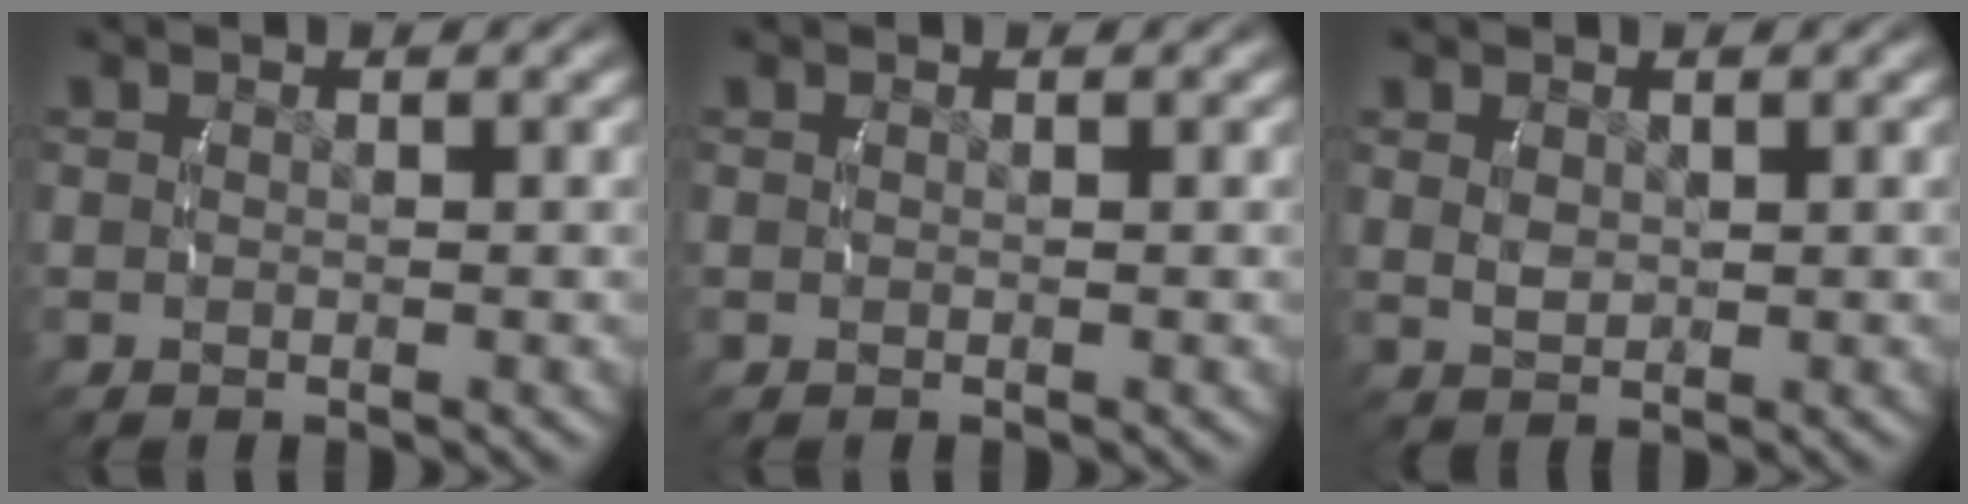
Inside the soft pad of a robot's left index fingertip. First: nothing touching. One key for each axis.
{"total": 0.0}
{"total": 1.2, "fx": 0.7, "fy": 0.6, "fz": 0.8, "tx": -0.012, "ty": -0.003, "tz": 0.021}